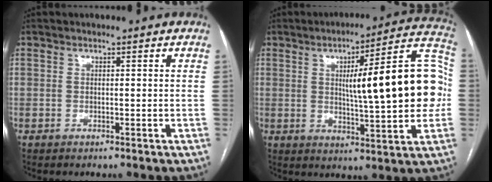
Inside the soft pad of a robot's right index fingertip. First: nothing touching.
{"total": 19.4, "force": [1.4, 2.9, 19.2], "torque": [-0.261, 0.036, 0.019]}